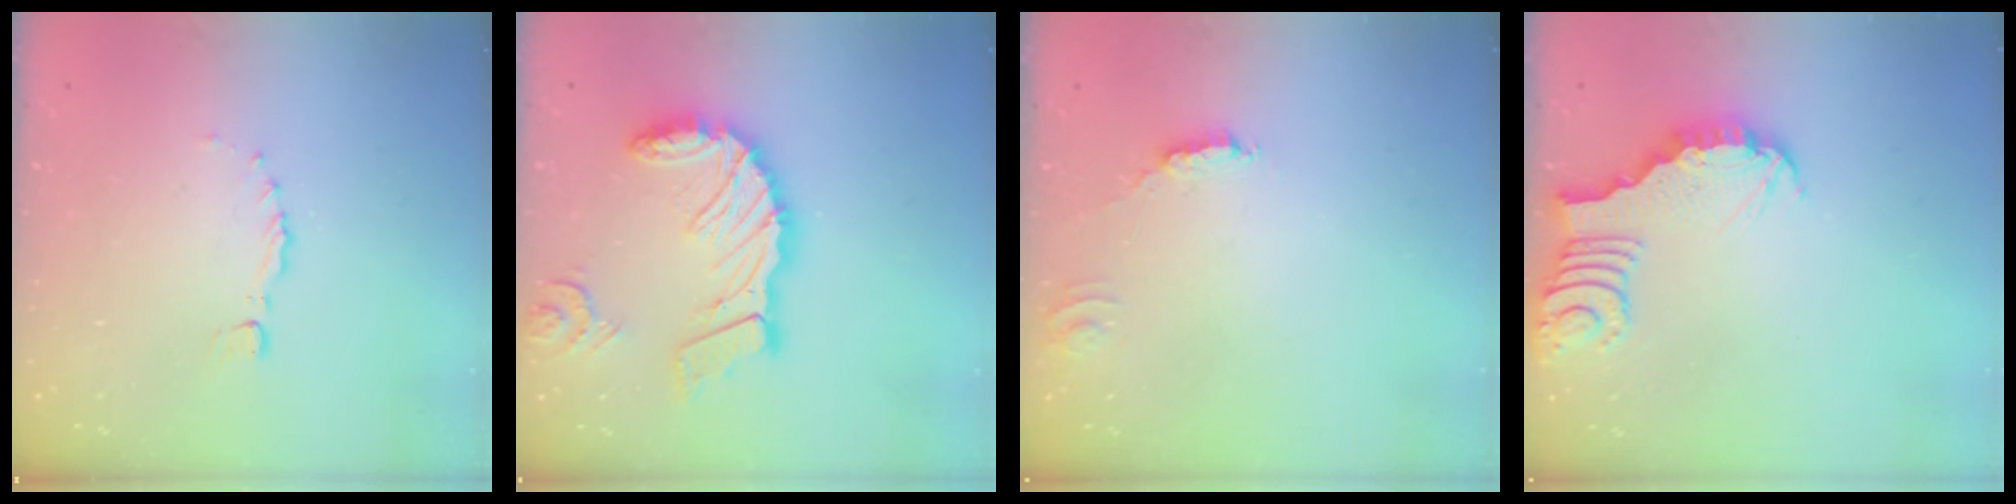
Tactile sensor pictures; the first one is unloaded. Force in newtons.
{"total": 21.5, "press": 21.3, "slide": 3.0}
{"total": 2.7, "press": 2.7, "slide": 0.2}
{"total": 3.2, "press": 3.2, "slide": 0.2}